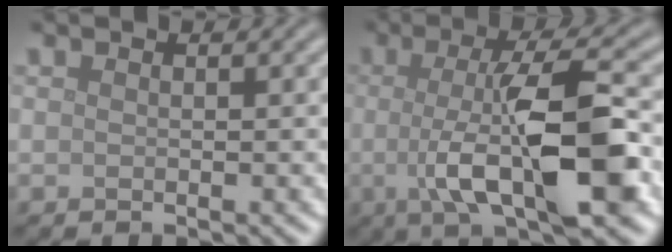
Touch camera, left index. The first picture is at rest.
{"total": 10.0, "force": [-1.0, 2.6, 9.5], "torque": [-0.155, -0.001, -0.018]}